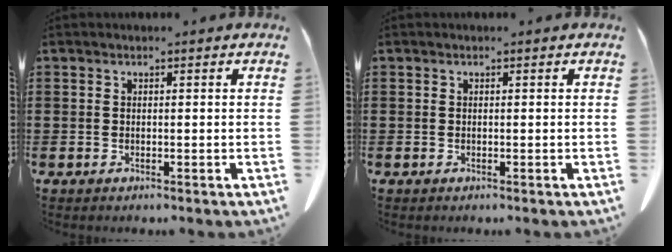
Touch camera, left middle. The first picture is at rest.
{"total": 0.0}